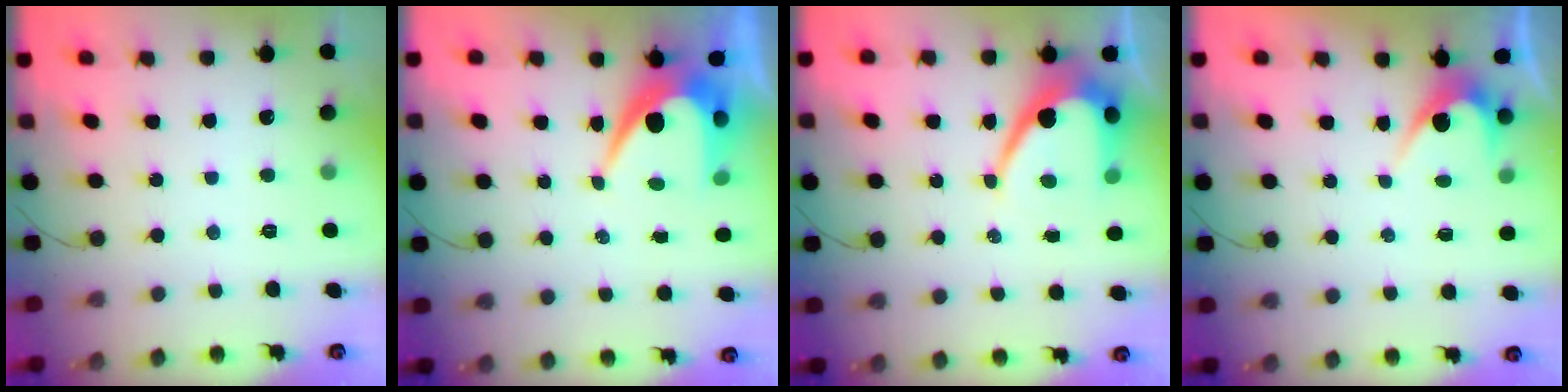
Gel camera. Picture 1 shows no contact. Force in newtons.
{"total": 7.8, "press": 7.7, "slide": 0.5}
{"total": 10.7, "press": 10.7, "slide": 0.9}
{"total": 2.8, "press": 2.8, "slide": 0.2}